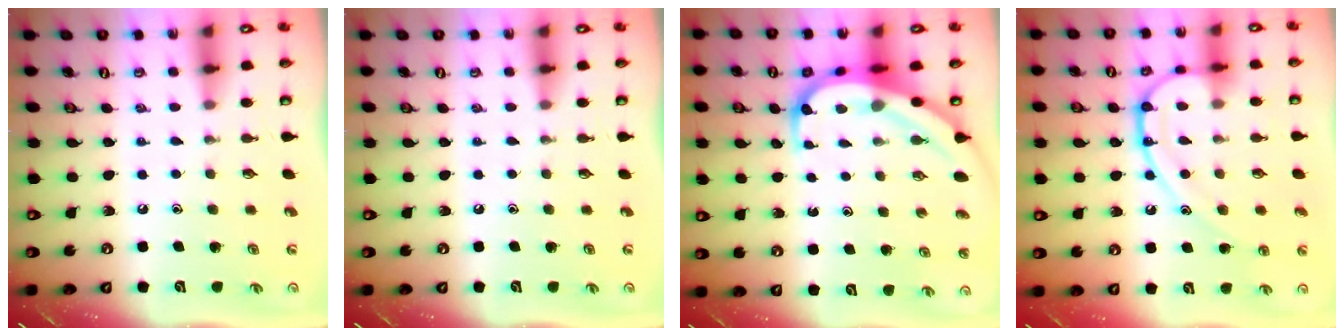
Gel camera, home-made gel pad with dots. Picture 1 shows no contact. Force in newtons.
{"total": 0.0}
{"total": 9.4, "press": 9.3, "slide": 1.0}
{"total": 13.7, "press": 13.6, "slide": 1.1}